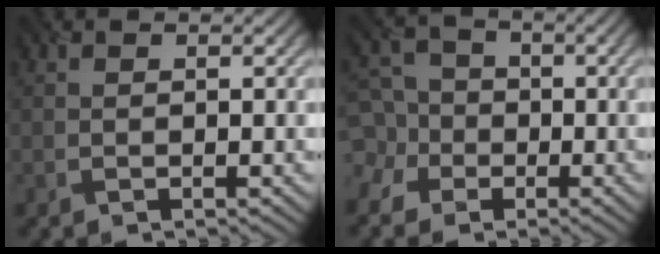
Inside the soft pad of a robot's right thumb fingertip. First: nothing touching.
{"total": 6.3, "force": [-2.0, 5.8, 1.6], "torque": [-0.051, -0.005, -0.059]}